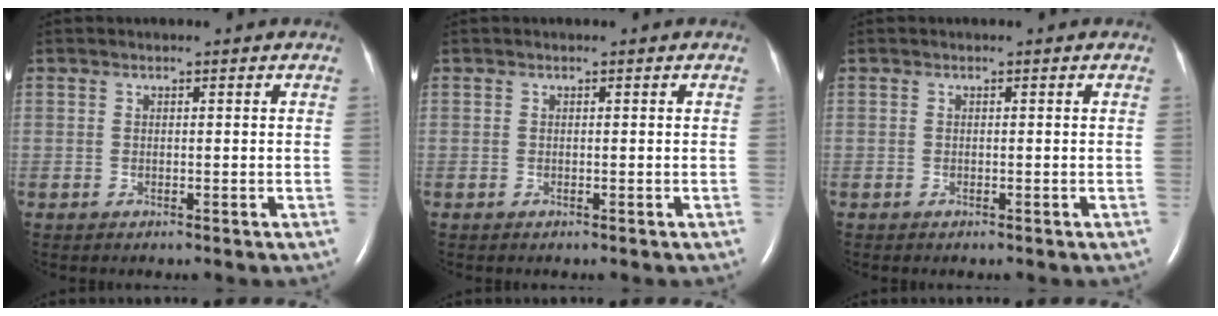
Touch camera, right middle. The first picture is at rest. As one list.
[{"total": 0.0}, {"total": 0.0}]